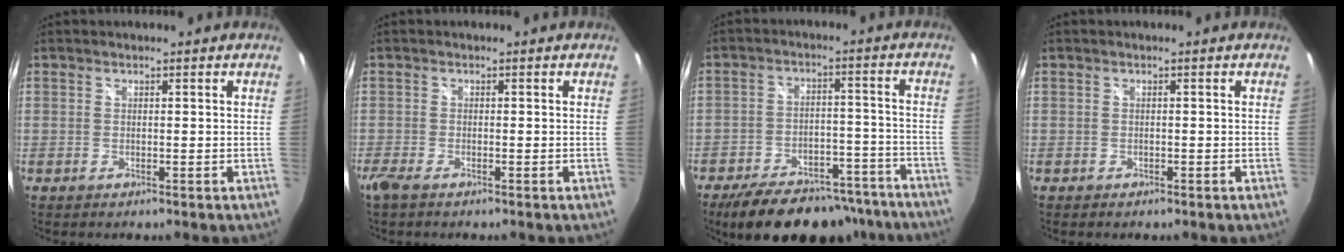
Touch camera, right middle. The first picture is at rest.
{"total": 2.3, "force": [-1.7, 0.4, 1.4], "torque": [-0.034, -0.008, -0.036]}
{"total": 19.5, "force": [-16.1, 7.9, 7.8], "torque": [-0.149, 0.022, -0.209]}
{"total": 0.8, "force": [-0.6, 0.5, 0.1], "torque": [-0.006, -0.002, -0.009]}